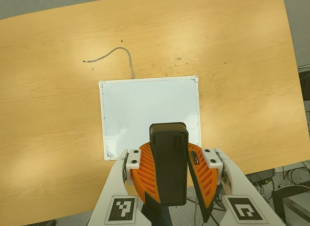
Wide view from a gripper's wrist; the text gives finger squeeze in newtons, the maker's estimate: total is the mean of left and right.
{"total": 10.7, "left": 10.4, "right": 11.0}